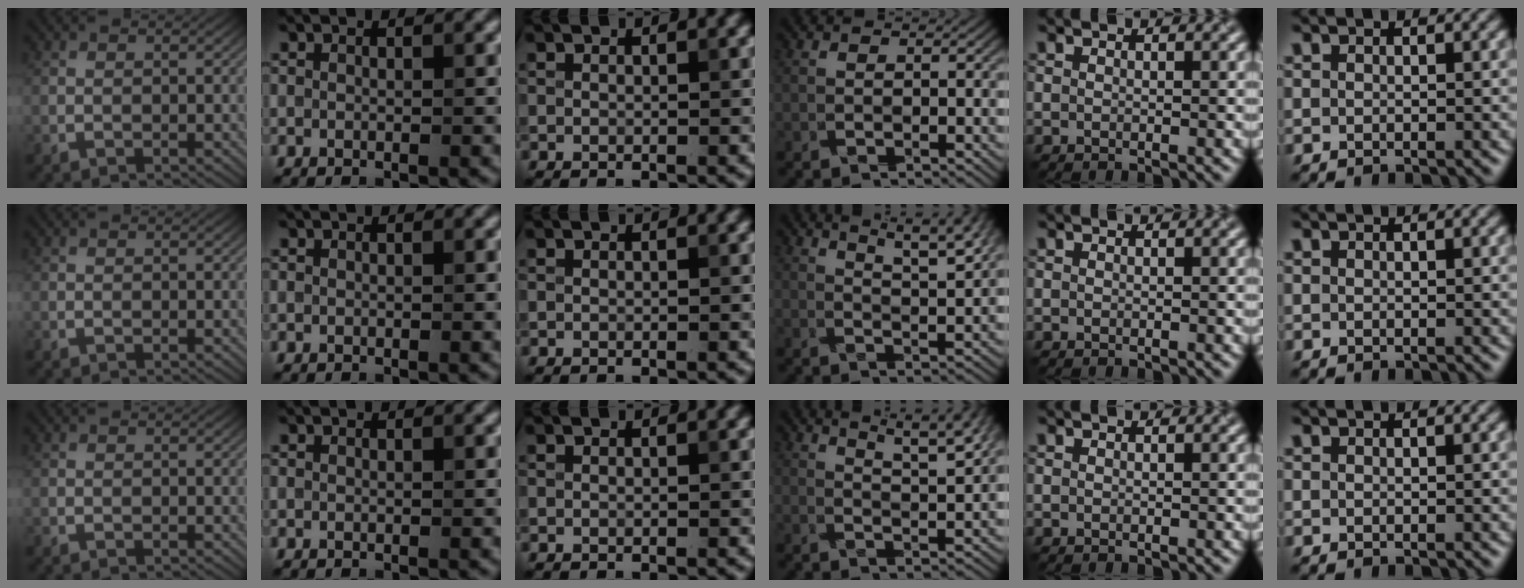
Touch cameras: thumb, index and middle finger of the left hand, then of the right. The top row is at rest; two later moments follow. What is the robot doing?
{"motion": "pour", "object": "sugar"}